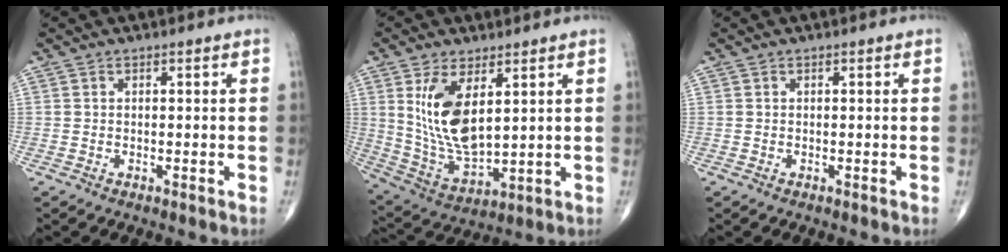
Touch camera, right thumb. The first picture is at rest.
{"total": 13.0, "force": [4.0, 6.1, 10.8], "torque": [-0.200, -0.026, 0.095]}
{"total": 0.0}